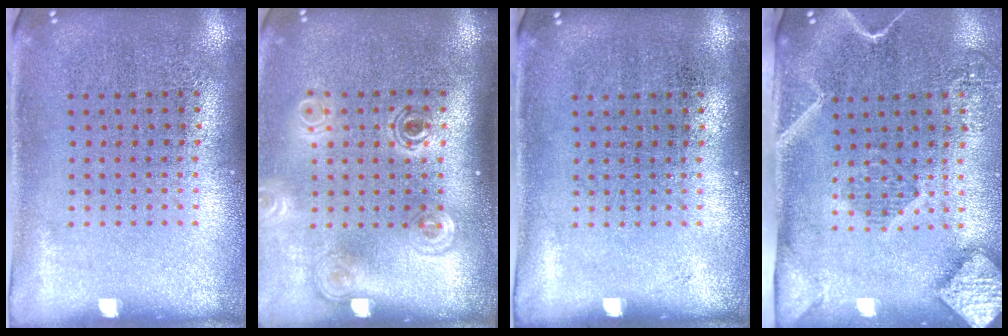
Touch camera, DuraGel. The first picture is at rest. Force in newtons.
{"total": 1.8, "press": 1.2, "slide": 1.3}
{"total": 0.0}
{"total": 2.5, "press": 1.9, "slide": 1.7}